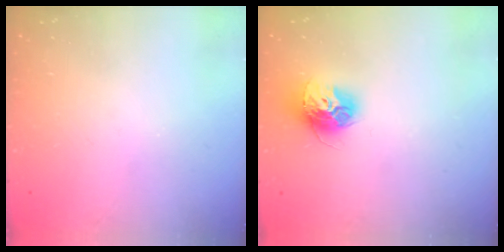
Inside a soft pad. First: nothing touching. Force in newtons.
{"total": 12.2, "press": 12.1, "slide": 1.0}